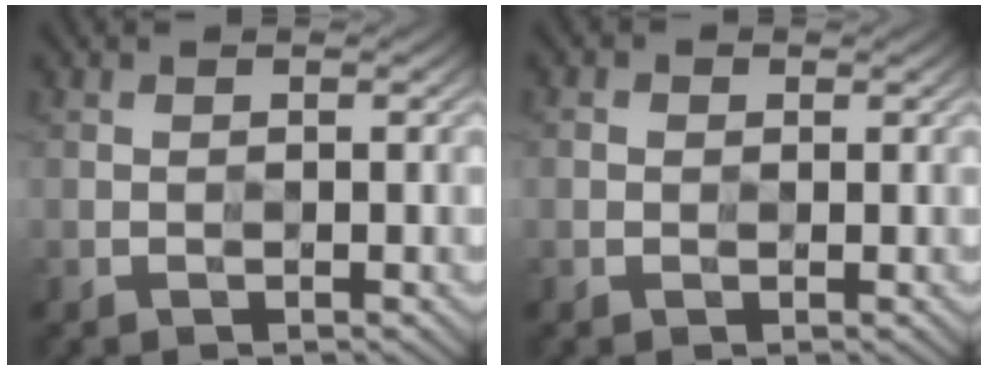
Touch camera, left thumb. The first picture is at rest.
{"total": 0.9, "force": [0.1, 0.8, 0.3], "torque": [-0.006, -0.001, -0.002]}